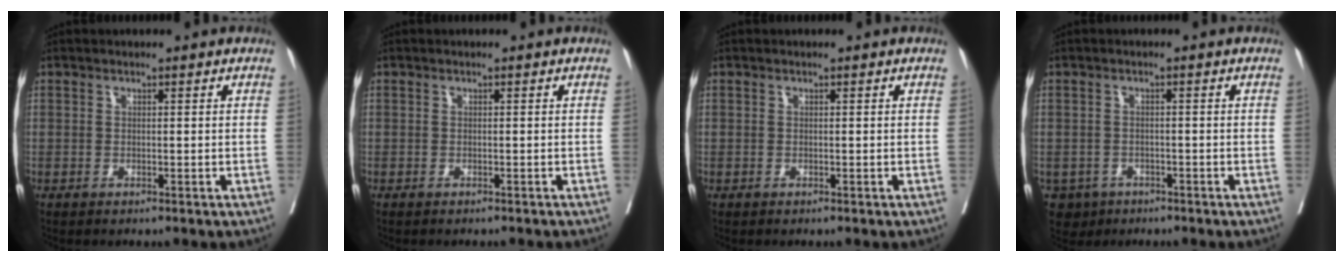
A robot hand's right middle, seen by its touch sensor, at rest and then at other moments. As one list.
[{"total": 1.9, "force": [-1.8, 0.2, 0.6], "torque": [-0.009, 0.000, -0.022]}, {"total": 0.0}, {"total": 3.8, "force": [-2.3, 3.1, 0.4], "torque": [-0.006, 0.005, -0.033]}]